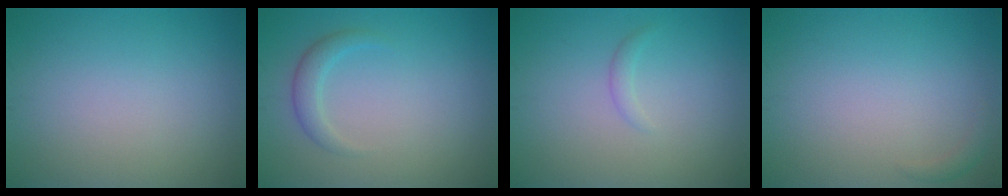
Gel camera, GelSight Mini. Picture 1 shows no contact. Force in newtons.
{"total": 1.8, "press": 1.8, "slide": 0.1}
{"total": 0.8, "press": 0.8, "slide": 0.1}
{"total": 0.9, "press": 0.9, "slide": 0.1}